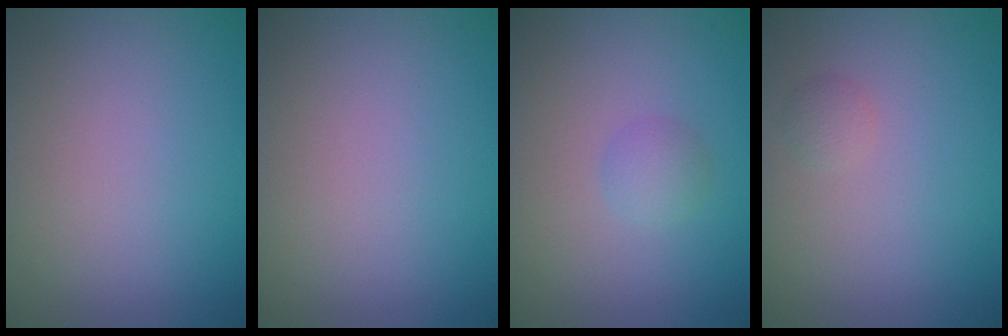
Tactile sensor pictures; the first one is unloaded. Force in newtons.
{"total": 0.0}
{"total": 1.5, "press": 1.5, "slide": 0.0}
{"total": 0.8, "press": 0.8, "slide": 0.0}